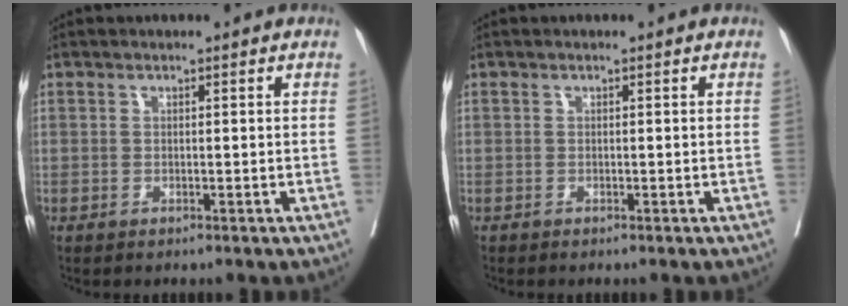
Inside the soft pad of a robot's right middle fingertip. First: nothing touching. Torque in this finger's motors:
{"motor_torque": [-0.32, -0.11, 0.00, 0.00]}